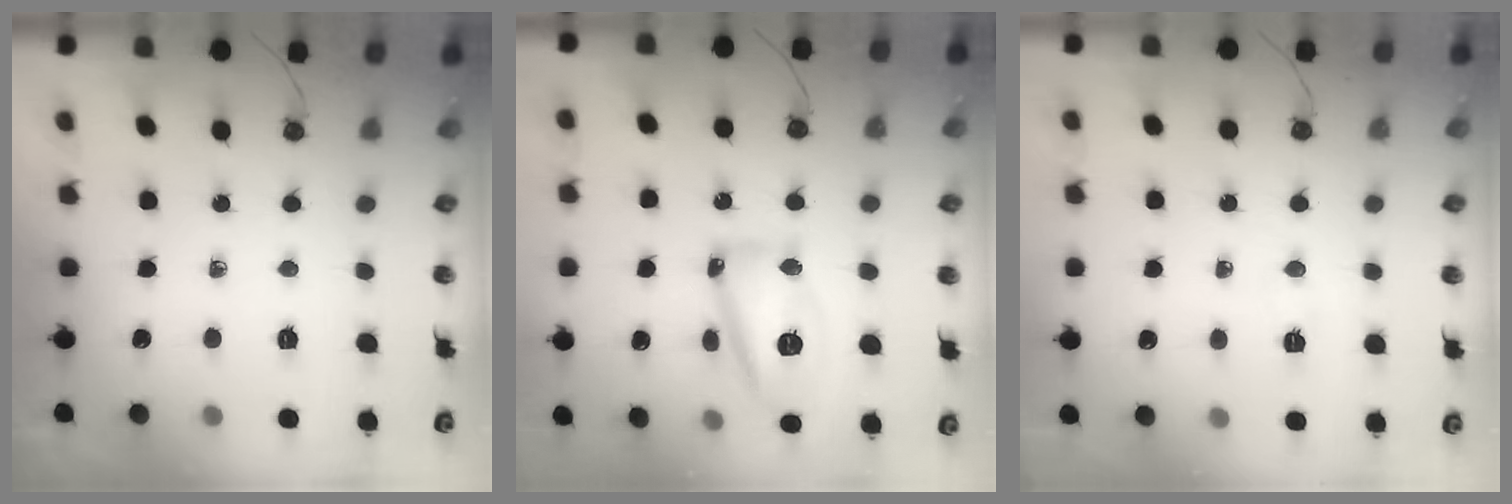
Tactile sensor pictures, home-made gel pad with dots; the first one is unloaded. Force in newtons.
{"total": 14.3, "press": 14.2, "slide": 1.3}
{"total": 3.5, "press": 3.5, "slide": 0.6}